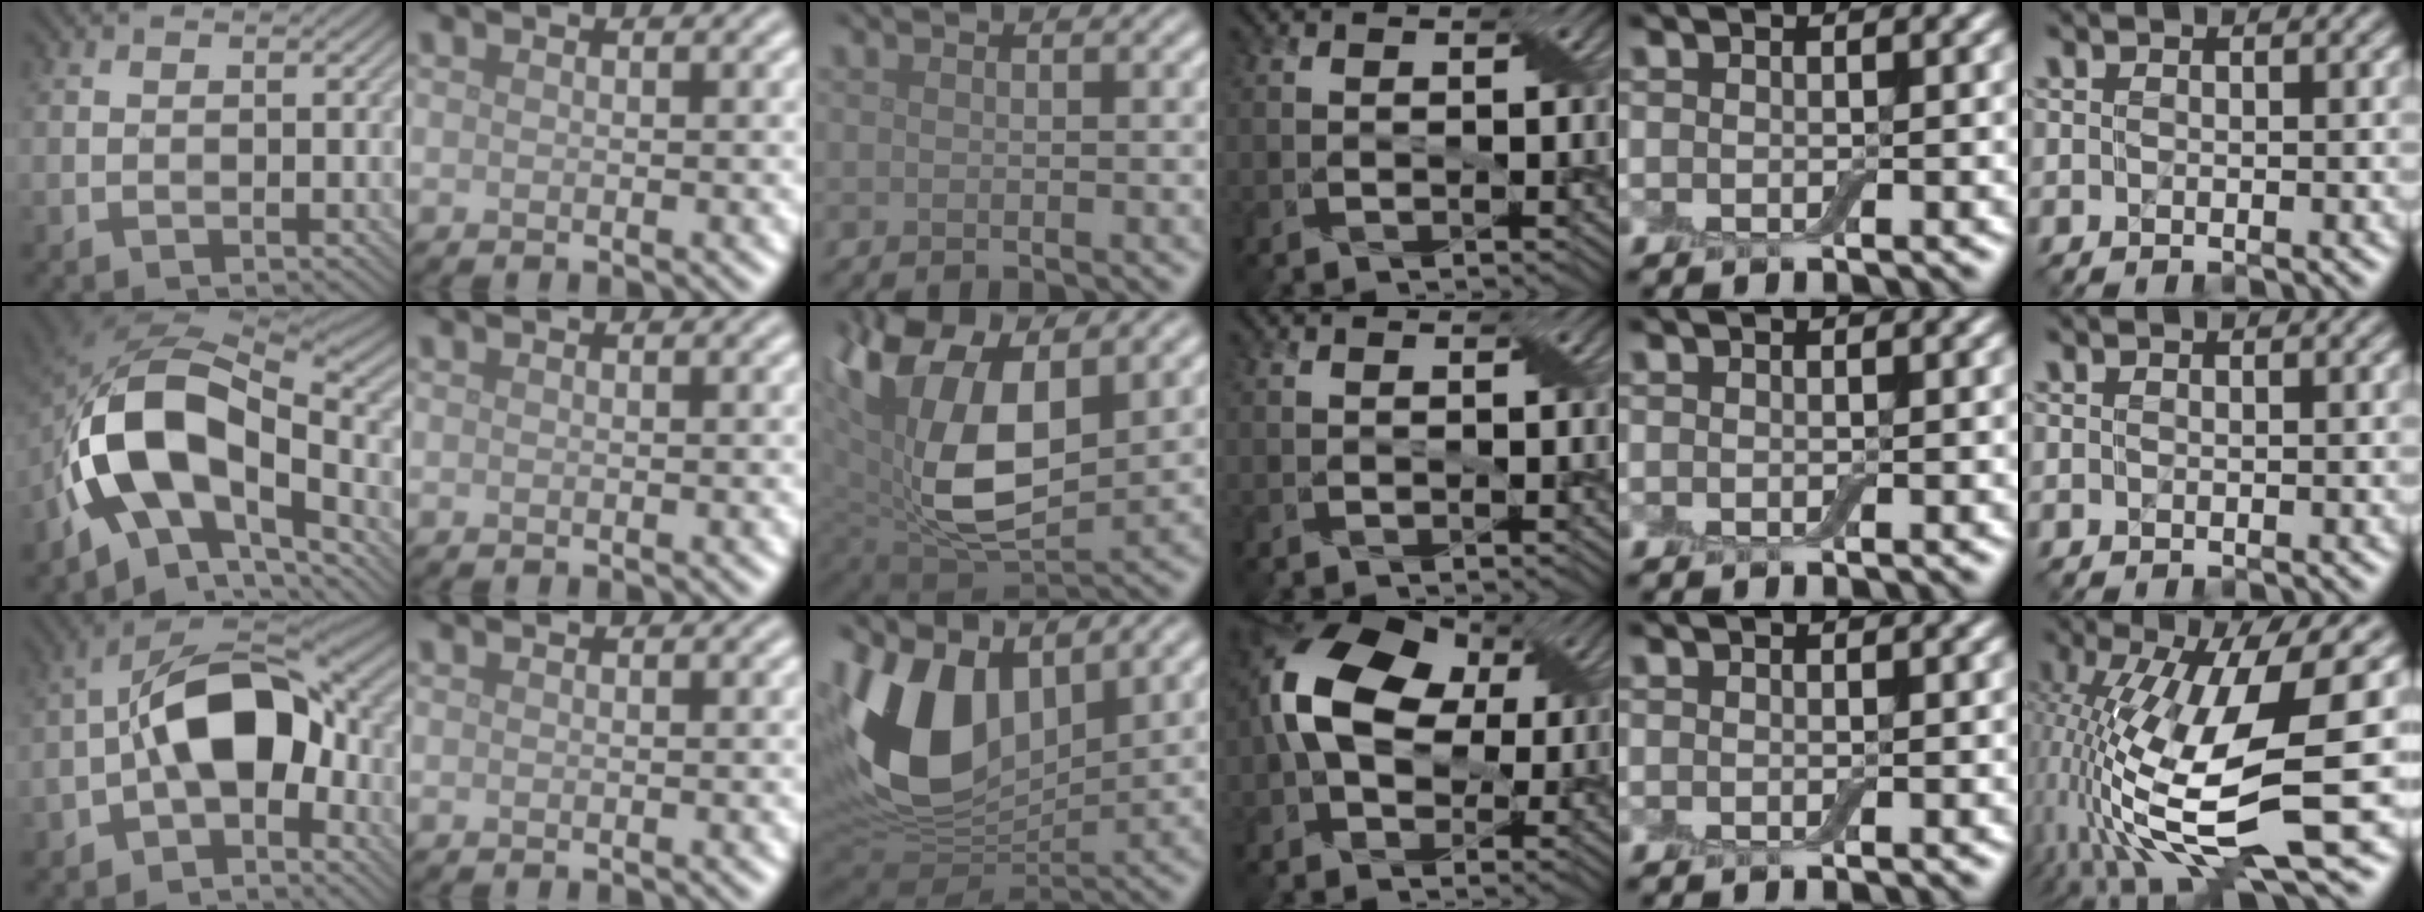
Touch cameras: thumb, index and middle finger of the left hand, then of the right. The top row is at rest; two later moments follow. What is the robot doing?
{"motion": "extract", "object": "airpods case & airpods"}